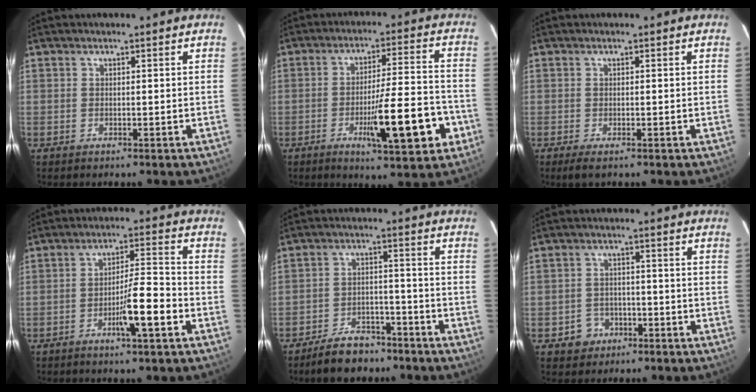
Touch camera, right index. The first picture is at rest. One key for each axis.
{"total": 13.6, "fx": -5.1, "fy": 1.6, "fz": 12.5, "tx": -0.194, "ty": -0.002, "tz": -0.070}
{"total": 2.2, "fx": -1.4, "fy": 0.6, "fz": 1.7, "tx": -0.032, "ty": -0.005, "tz": -0.022}
{"total": 7.9, "fx": -3.4, "fy": 0.4, "fz": 7.1, "tx": -0.118, "ty": 0.005, "tz": -0.054}
{"total": 8.9, "fx": -7.4, "fy": 3.3, "fz": 3.6, "tx": -0.066, "ty": -0.005, "tz": -0.130}
{"total": 4.2, "fx": -2.0, "fy": 3.6, "fz": 0.7, "tx": -0.010, "ty": 0.012, "tz": -0.028}